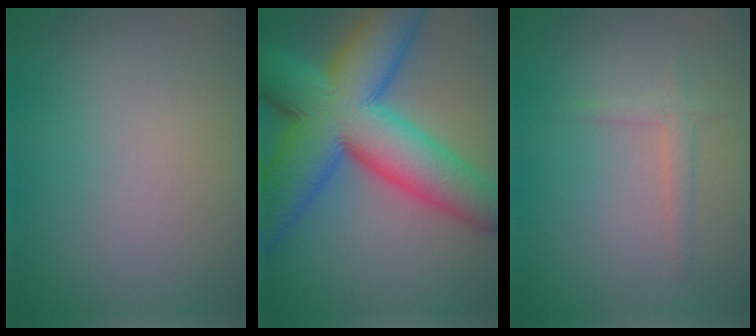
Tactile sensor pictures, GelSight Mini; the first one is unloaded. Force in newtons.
{"total": 14.6, "press": 14.6, "slide": 0.3}
{"total": 1.3, "press": 1.3, "slide": 0.0}